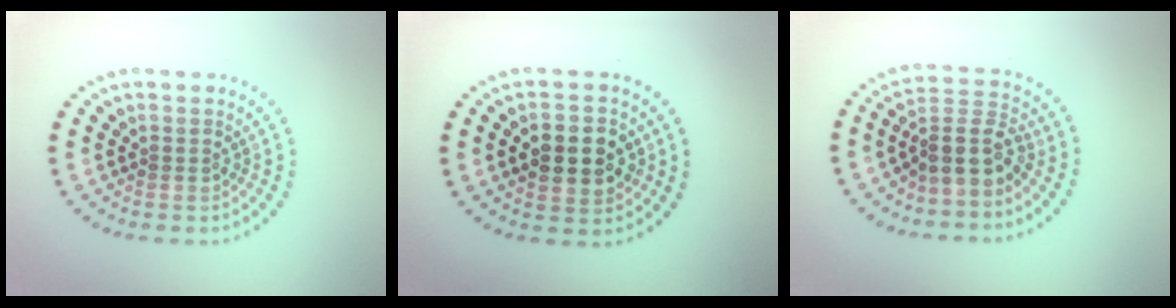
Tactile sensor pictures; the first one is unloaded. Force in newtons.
{"total": 5.0, "press": 5.0, "slide": 0.3}
{"total": 3.8, "press": 3.0, "slide": 2.3}